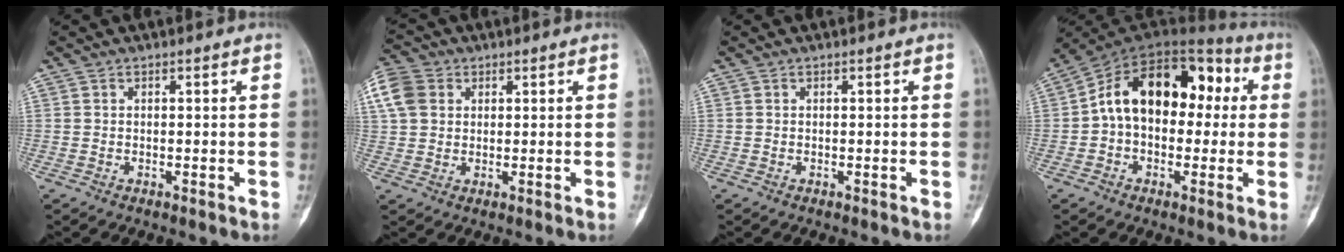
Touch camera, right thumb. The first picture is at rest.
{"total": 7.9, "force": [2.6, 6.2, 4.3], "torque": [-0.093, 0.012, 0.048]}
{"total": 0.0}
{"total": 18.5, "force": [2.0, 11.7, 14.1], "torque": [-0.186, 0.055, 0.021]}